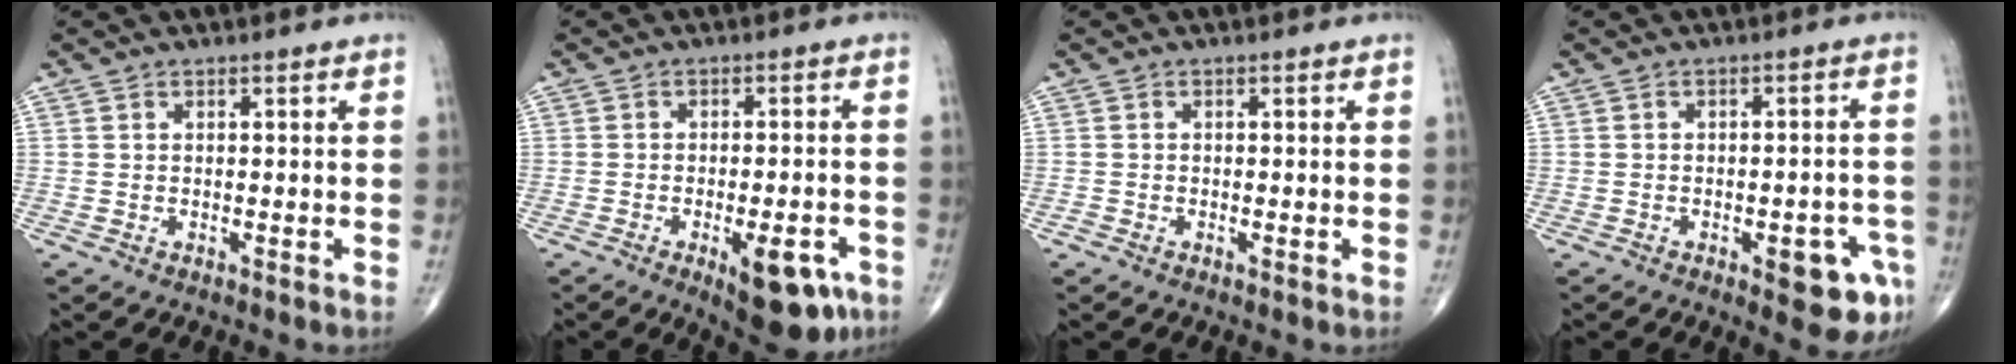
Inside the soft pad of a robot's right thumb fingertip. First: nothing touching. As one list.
[{"total": 10.6, "force": [-5.0, 4.2, 8.3], "torque": [-0.092, 0.013, -0.060]}, {"total": 0.6, "force": [-0.4, 0.3, 0.4], "torque": [-0.007, -0.001, -0.011]}, {"total": 8.4, "force": [-3.8, 3.1, 6.8], "torque": [-0.065, 0.019, -0.040]}]